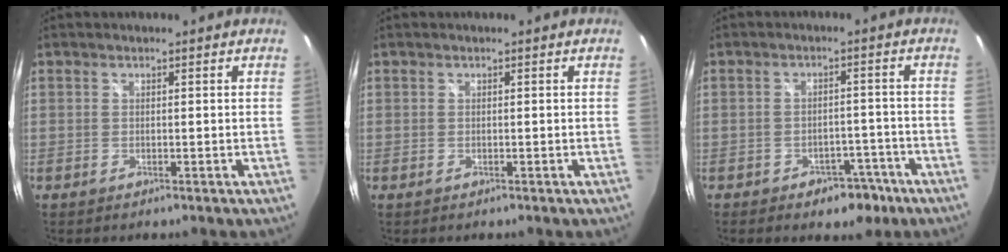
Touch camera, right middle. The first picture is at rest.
{"total": 0.7, "force": [0.2, -0.7, -0.1], "torque": [0.003, -0.003, 0.000]}
{"total": 5.1, "force": [-3.6, 2.9, 2.1], "torque": [-0.037, 0.014, -0.035]}